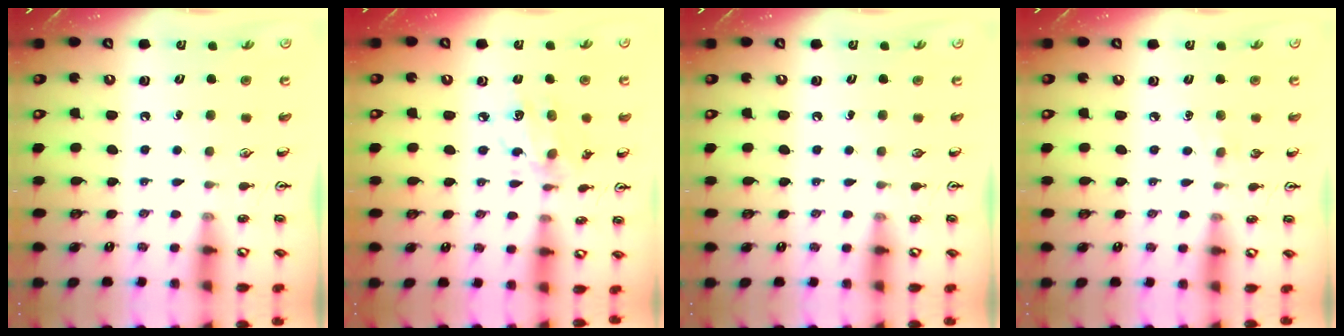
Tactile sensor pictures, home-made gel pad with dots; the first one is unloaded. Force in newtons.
{"total": 8.7, "press": 8.7, "slide": 0.6}
{"total": 0.0}
{"total": 3.9, "press": 3.9, "slide": 0.6}